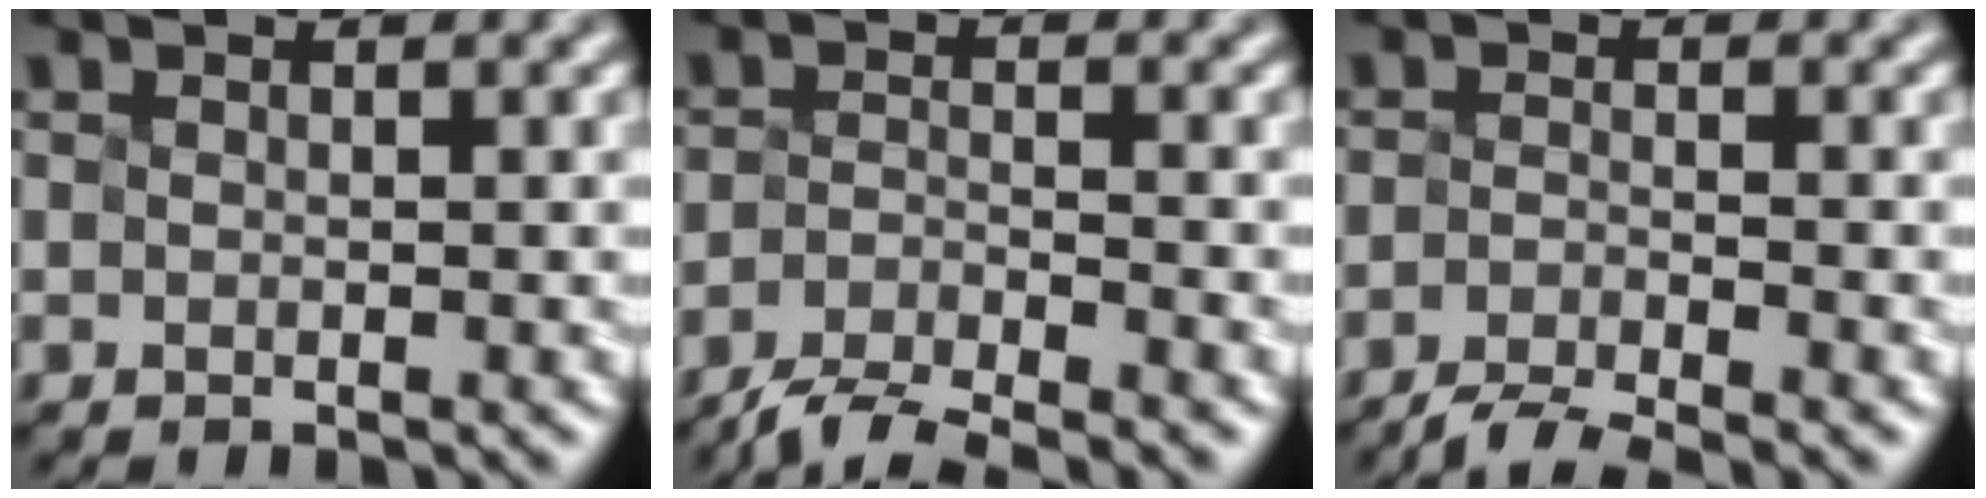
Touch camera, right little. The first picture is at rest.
{"total": 4.5, "force": [-4.3, 0.2, 1.1], "torque": [-0.025, -0.003, -0.071]}
{"total": 3.4, "force": [-3.3, -0.1, 0.9], "torque": [-0.016, -0.001, -0.054]}